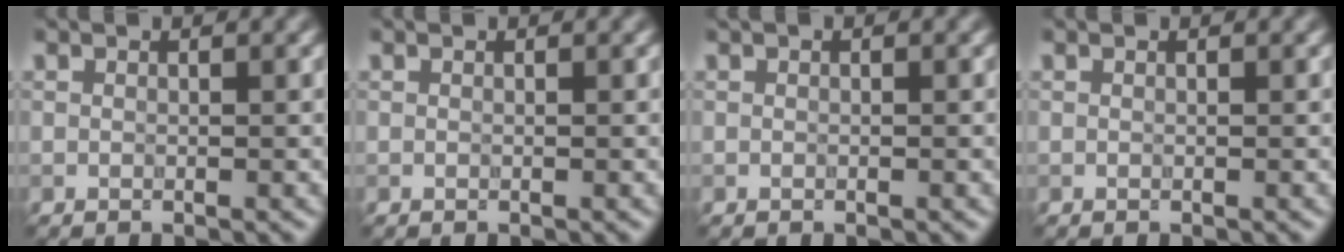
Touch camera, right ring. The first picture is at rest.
{"total": 0.0}
{"total": 0.0}
{"total": 0.0}